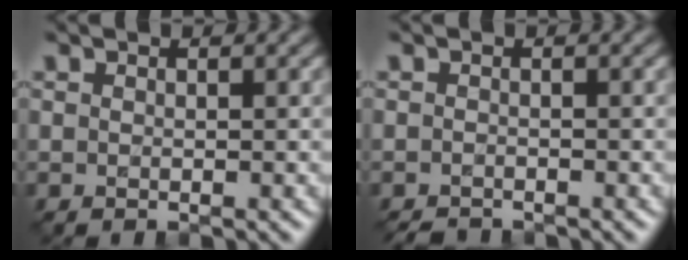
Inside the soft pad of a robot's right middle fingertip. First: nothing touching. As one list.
[{"total": 1.6, "force": [-1.5, 0.2, 0.2], "torque": [0.001, -0.009, -0.027]}]